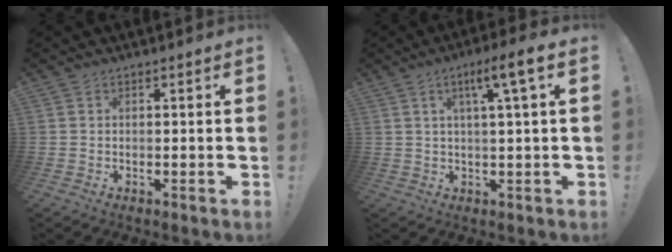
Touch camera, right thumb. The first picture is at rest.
{"total": 7.8, "force": [2.6, 0.2, 7.4], "torque": [-0.110, -0.007, 0.034]}